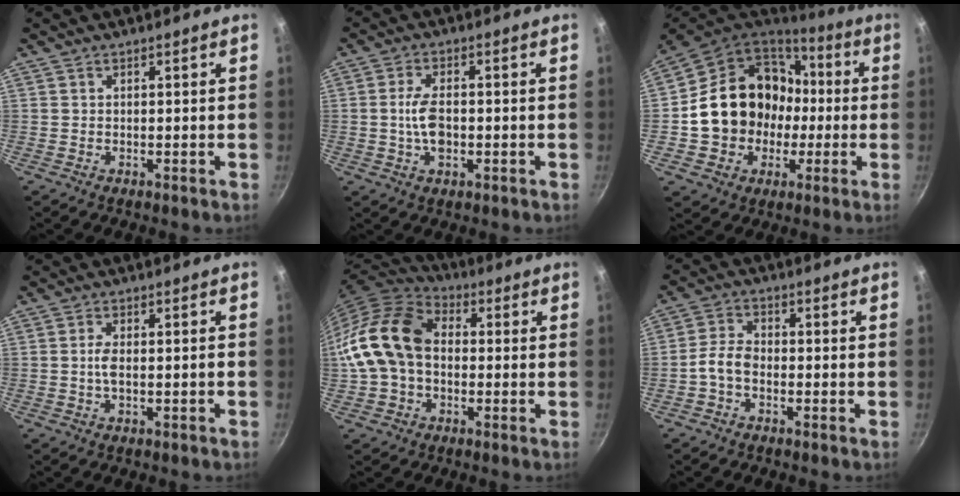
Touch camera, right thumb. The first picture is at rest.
{"total": 6.0, "force": [-0.7, 3.1, 5.0], "torque": [-0.093, 0.006, -0.017]}
{"total": 20.8, "force": [-0.4, 17.5, 11.3], "torque": [-0.173, 0.051, 0.008]}
{"total": 3.3, "force": [-0.7, 1.3, 3.0], "torque": [-0.061, 0.012, -0.015]}
{"total": 16.8, "force": [-0.2, 12.3, 11.4], "torque": [-0.201, 0.040, -0.017]}
{"total": 4.3, "force": [-1.8, 2.7, 2.9], "torque": [-0.057, 0.028, -0.045]}